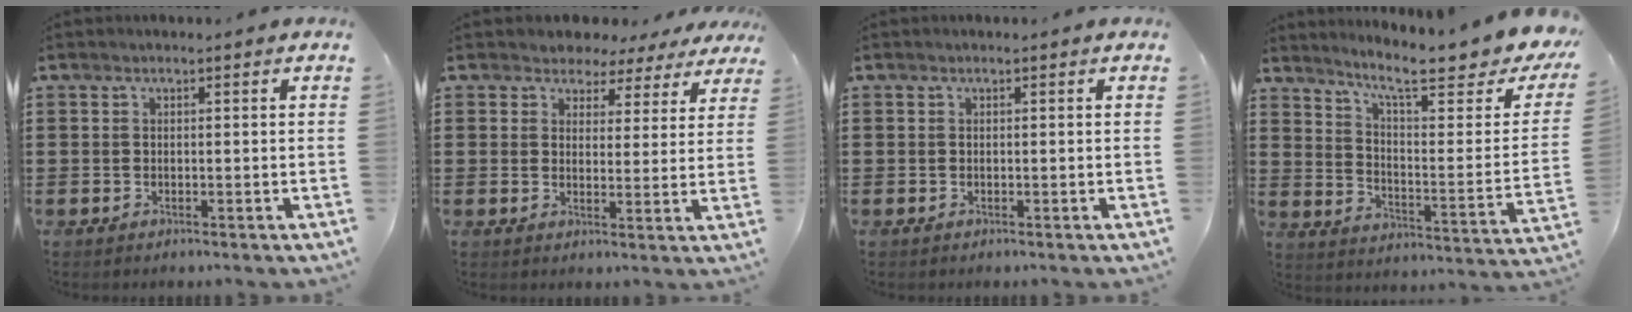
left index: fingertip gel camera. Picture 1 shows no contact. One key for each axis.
{"total": 3.7, "fx": 3.1, "fy": 2.1, "fz": 0.2, "tx": -0.019, "ty": -0.013, "tz": 0.050}
{"total": 0.0}
{"total": 10.3, "fx": 7.9, "fy": 1.1, "fz": 6.4, "tx": -0.132, "ty": -0.058, "tz": 0.124}